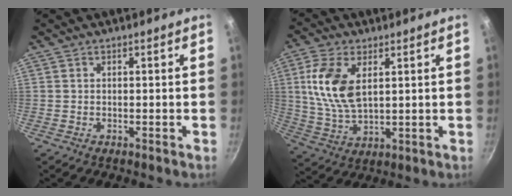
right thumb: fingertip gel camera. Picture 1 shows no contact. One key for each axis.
{"total": 11.9, "fx": 3.2, "fy": 6.5, "fz": 9.4, "tx": -0.186, "ty": -0.013, "tz": 0.069}